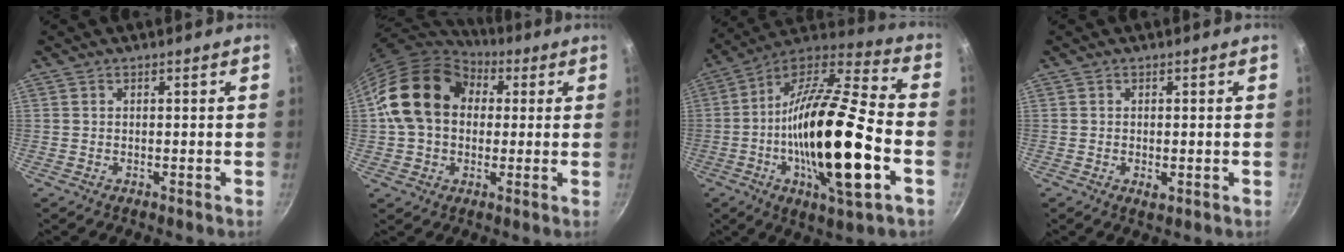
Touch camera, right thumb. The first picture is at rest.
{"total": 18.1, "force": [3.1, 13.8, 11.3], "torque": [-0.177, 0.033, 0.042]}
{"total": 27.4, "force": [-5.8, 7.6, 25.6], "torque": [-0.448, 0.016, -0.113]}
{"total": 1.8, "force": [-0.4, 0.8, 1.5], "torque": [-0.024, -0.005, -0.004]}